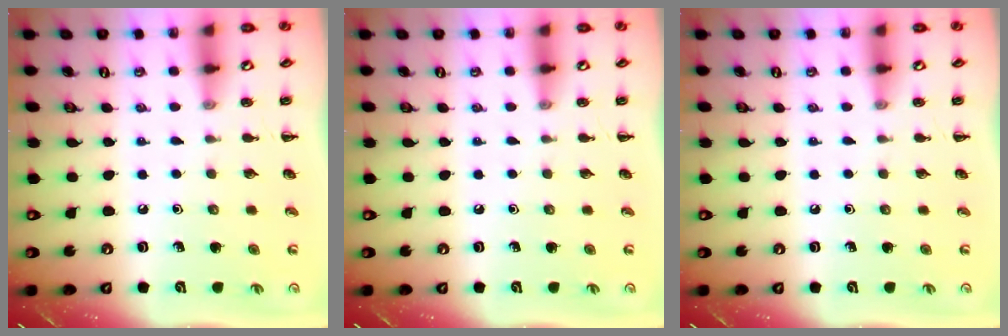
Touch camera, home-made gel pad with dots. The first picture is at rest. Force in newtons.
{"total": 0.0}
{"total": 0.0}